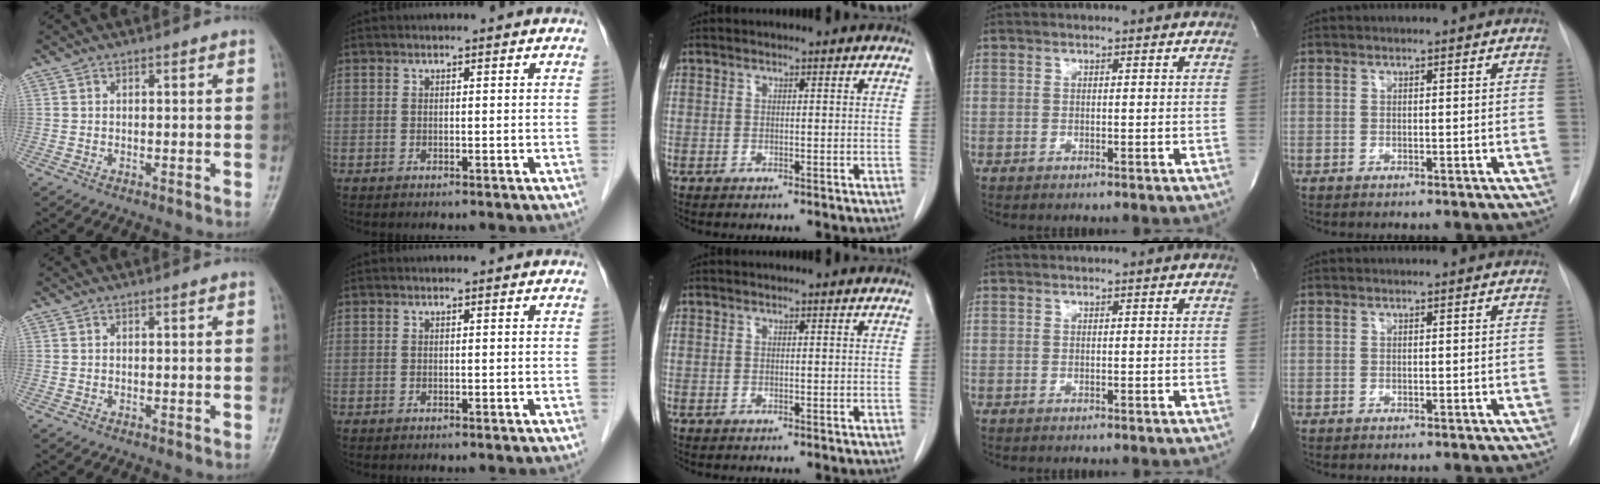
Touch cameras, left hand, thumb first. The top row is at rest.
{}